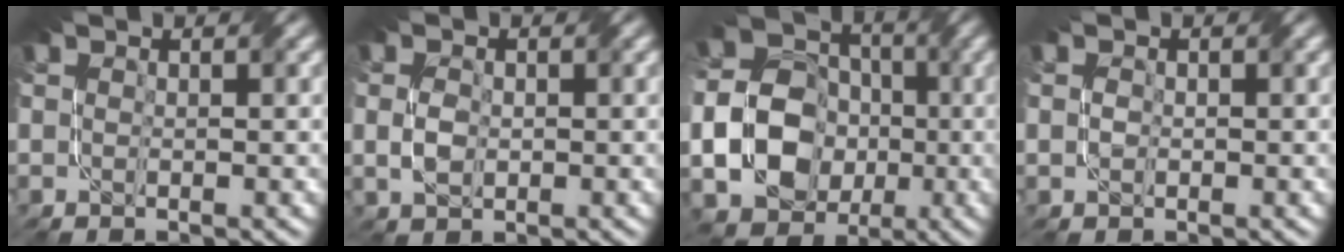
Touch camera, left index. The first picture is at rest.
{"total": 1.9, "force": [-0.9, 1.1, 1.3], "torque": [-0.030, -0.002, -0.019]}
{"total": 13.2, "force": [-3.5, 11.0, 6.3], "torque": [-0.109, -0.027, -0.079]}
{"total": 0.8, "force": [-0.6, 0.4, 0.4], "torque": [-0.007, -0.004, -0.008]}